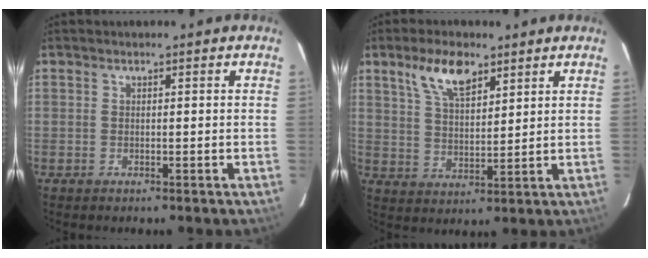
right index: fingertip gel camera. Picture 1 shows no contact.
{"total": 8.6, "force": [5.4, 3.6, 5.7], "torque": [-0.104, 0.010, 0.103]}